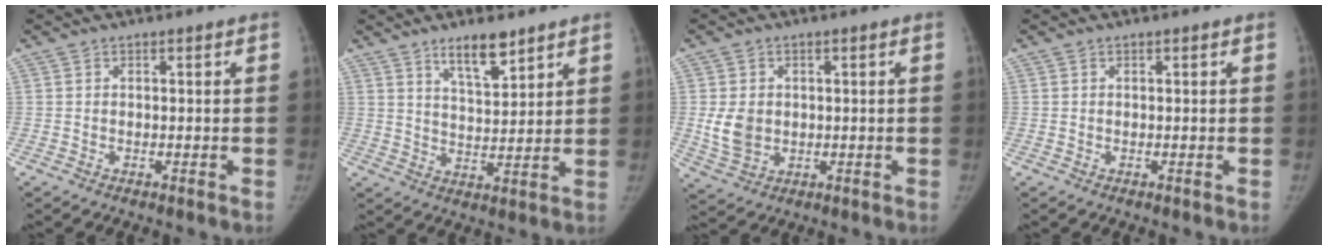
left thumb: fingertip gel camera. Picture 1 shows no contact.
{"total": 7.9, "force": [5.6, 2.4, 5.0], "torque": [-0.067, -0.040, 0.098]}
{"total": 6.2, "force": [0.3, 4.9, 3.7], "torque": [-0.059, -0.006, 0.016]}
{"total": 0.0}